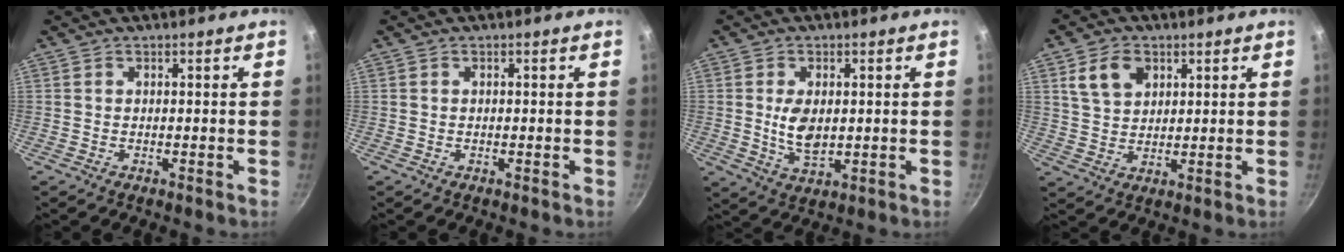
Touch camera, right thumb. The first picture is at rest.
{"total": 0.0}
{"total": 6.6, "force": [0.4, 3.8, 5.4], "torque": [-0.092, -0.010, 0.015]}
{"total": 7.3, "force": [3.2, 5.0, 4.1], "torque": [-0.057, -0.010, 0.063]}